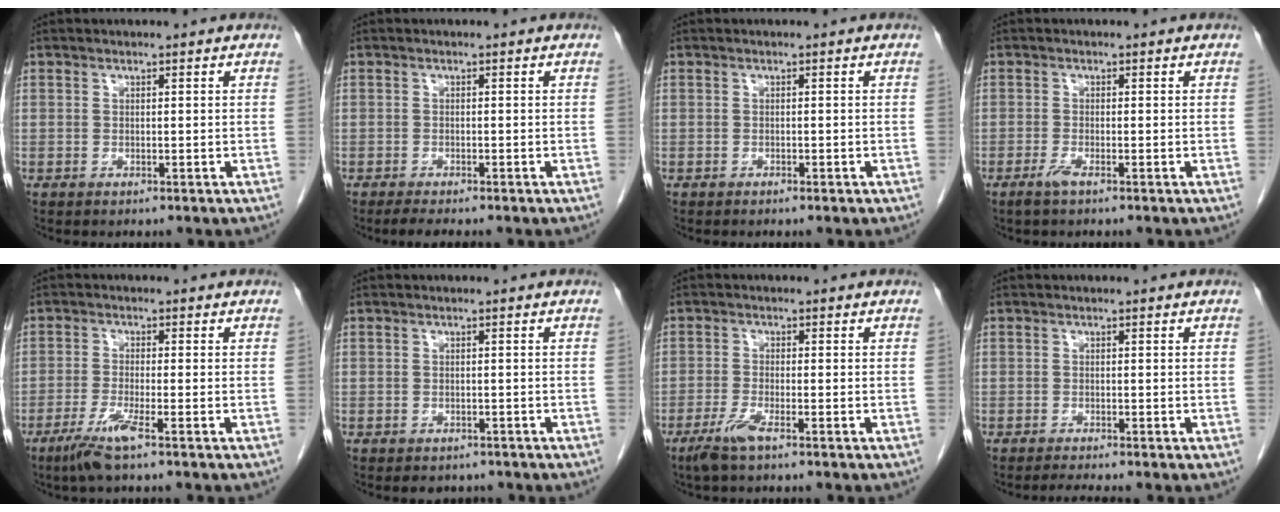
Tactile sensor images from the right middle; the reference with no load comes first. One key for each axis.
{"total": 2.7, "fx": -2.2, "fy": 0.3, "fz": 1.5, "tx": -0.028, "ty": -0.008, "tz": -0.033}
{"total": 0.8, "fx": -0.5, "fy": 0.2, "fz": 0.5, "tx": -0.013, "ty": 0.000, "tz": -0.003}
{"total": 1.5, "fx": -1.1, "fy": 0.0, "fz": 1.1, "tx": -0.028, "ty": -0.004, "tz": -0.024}
{"total": 4.4, "fx": -2.7, "fy": -0.4, "fz": 3.4, "tx": -0.071, "ty": -0.012, "tz": -0.059}
{"total": 2.8, "fx": -2.4, "fy": 1.4, "fz": 0.5, "tx": -0.004, "ty": 0.002, "tz": -0.030}
{"total": 3.3, "fx": -2.2, "fy": 0.1, "fz": 2.4, "tx": -0.058, "ty": -0.008, "tz": -0.048}
{"total": 1.5, "fx": -1.4, "fy": -0.6, "fz": 0.5, "tx": -0.015, "ty": -0.006, "tz": -0.025}